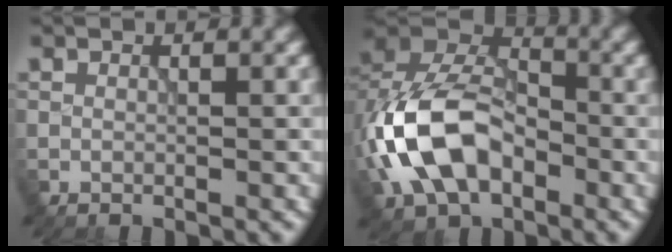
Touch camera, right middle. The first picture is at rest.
{"total": 10.3, "force": [-2.9, 6.7, 7.2], "torque": [-0.156, 0.009, -0.063]}